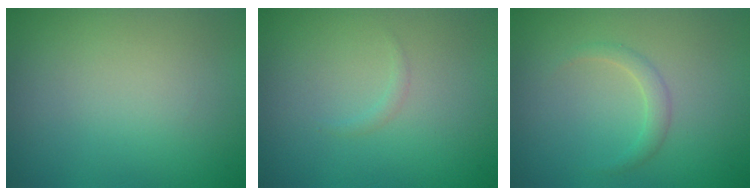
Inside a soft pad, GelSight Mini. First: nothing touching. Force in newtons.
{"total": 0.5, "press": 0.5, "slide": 0.1}
{"total": 1.2, "press": 1.2, "slide": 0.0}